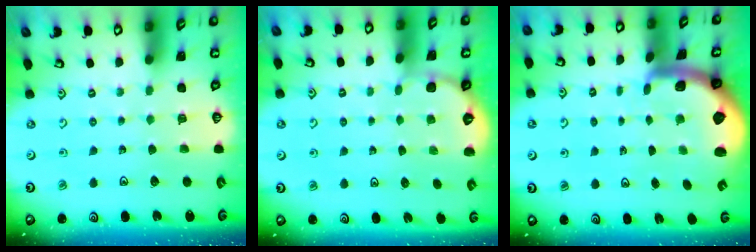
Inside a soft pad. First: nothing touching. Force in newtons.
{"total": 1.3, "press": 1.3, "slide": 0.1}
{"total": 2.4, "press": 2.3, "slide": 0.5}